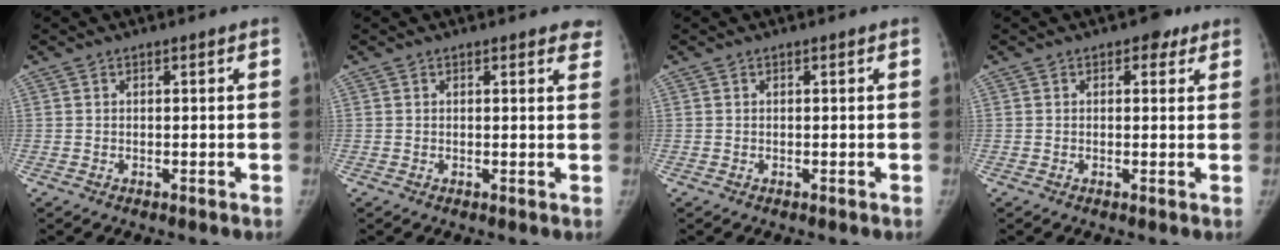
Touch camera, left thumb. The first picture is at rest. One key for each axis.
{"total": 2.9, "fx": 2.4, "fy": 1.1, "fz": 1.2, "tx": 0.010, "ty": -0.008, "tz": 0.013}
{"total": 0.0}
{"total": 2.8, "fx": 1.5, "fy": 1.9, "fz": 1.4, "tx": 0.003, "ty": -0.003, "tz": 0.014}